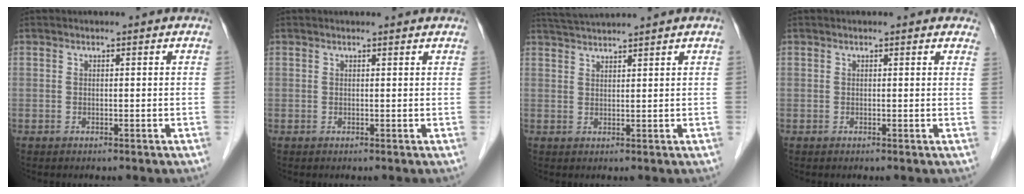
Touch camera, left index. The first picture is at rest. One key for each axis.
{"total": 1.9, "fx": 1.9, "fy": 0.2, "fz": 0.3, "tx": -0.011, "ty": 0.006, "tz": 0.017}
{"total": 4.9, "fx": 4.5, "fy": -1.2, "fz": 1.4, "tx": -0.025, "ty": 0.025, "tz": 0.083}
{"total": 3.1, "fx": 2.7, "fy": 0.9, "fz": 1.0, "tx": -0.003, "ty": 0.004, "tz": 0.014}